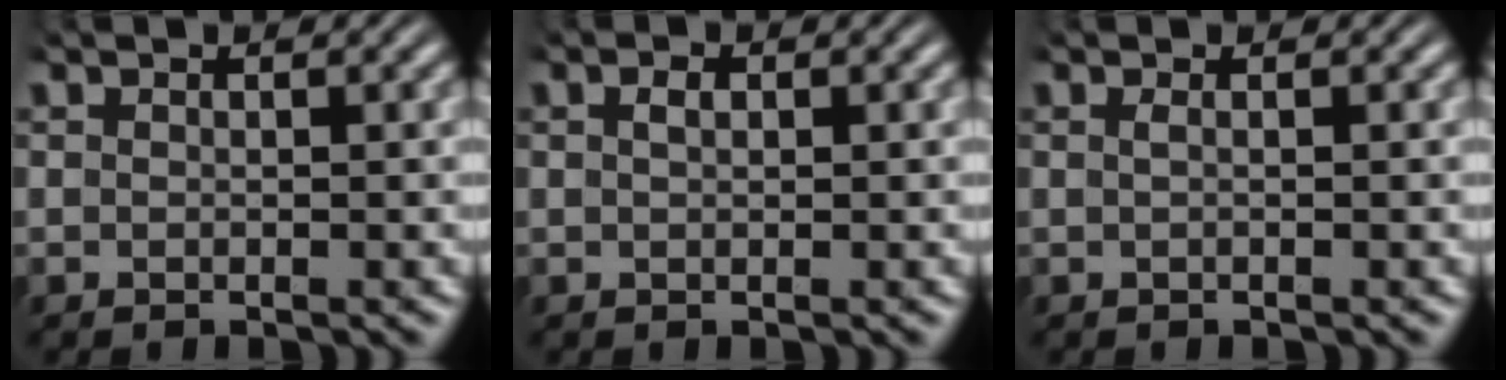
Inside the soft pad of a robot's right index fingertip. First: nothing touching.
{"total": 0.7, "force": [0.1, 0.2, 0.7], "torque": [-0.008, -0.002, 0.004]}
{"total": 0.5, "force": [-0.1, -0.4, 0.3], "torque": [-0.007, -0.004, 0.000]}